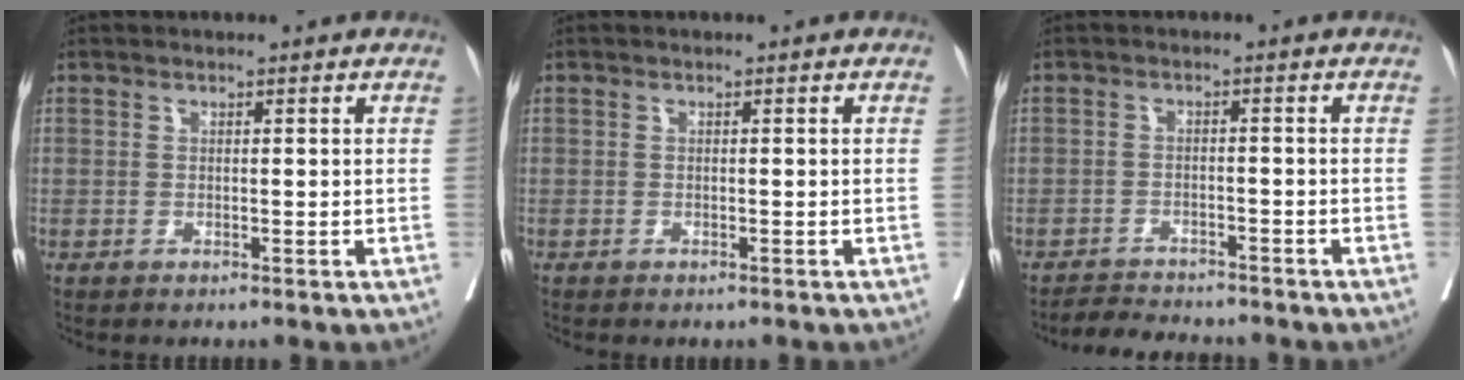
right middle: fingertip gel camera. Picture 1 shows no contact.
{"total": 0.0}
{"total": 5.3, "force": [-5.1, 1.2, 1.0], "torque": [-0.018, -0.011, -0.080]}